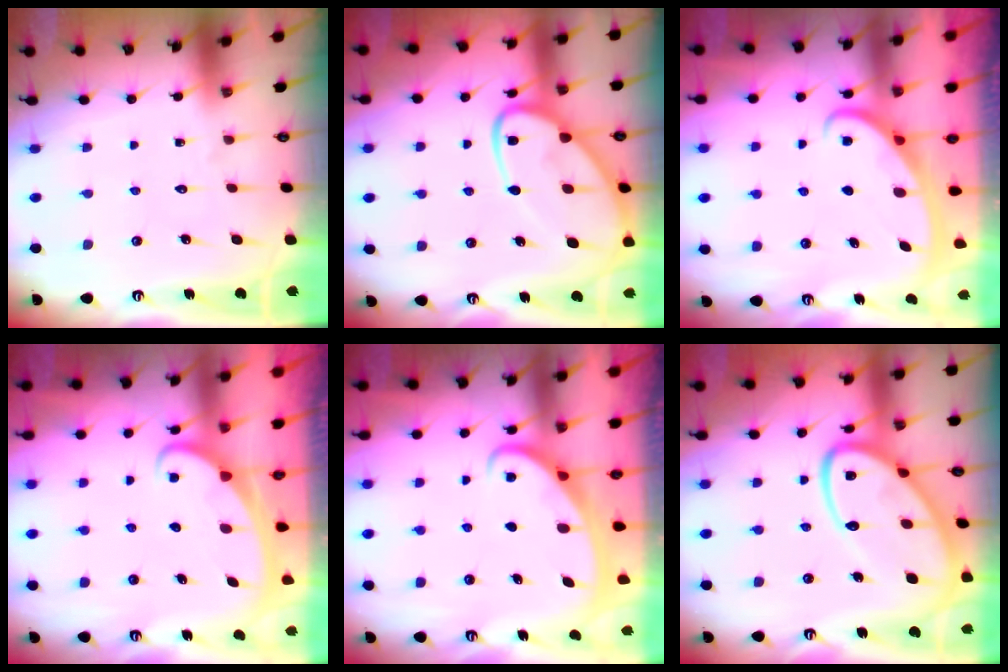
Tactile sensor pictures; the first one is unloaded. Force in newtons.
{"total": 14.4, "press": 14.4, "slide": 1.2}
{"total": 2.6, "press": 2.6, "slide": 0.4}
{"total": 2.6, "press": 2.6, "slide": 0.4}
{"total": 2.4, "press": 2.3, "slide": 0.5}
{"total": 19.6, "press": 19.5, "slide": 1.8}